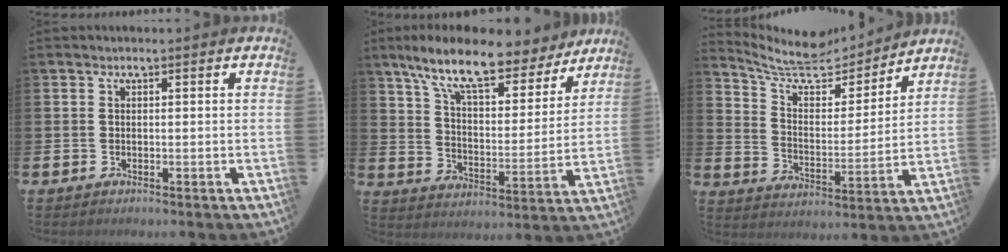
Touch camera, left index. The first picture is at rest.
{"total": 11.9, "force": [9.8, 2.8, 6.0], "torque": [-0.147, -0.048, 0.169]}
{"total": 8.2, "force": [7.2, 2.9, 2.5], "torque": [-0.085, -0.053, 0.123]}